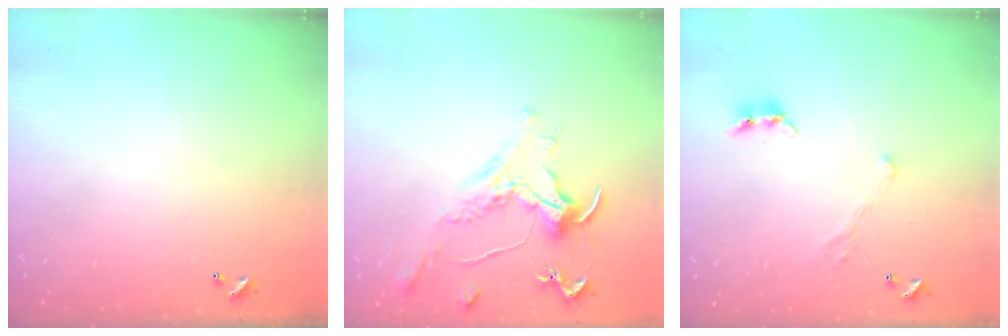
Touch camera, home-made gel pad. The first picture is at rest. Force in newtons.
{"total": 1.6, "press": 1.4, "slide": 0.6}
{"total": 0.9, "press": 0.4, "slide": 0.8}